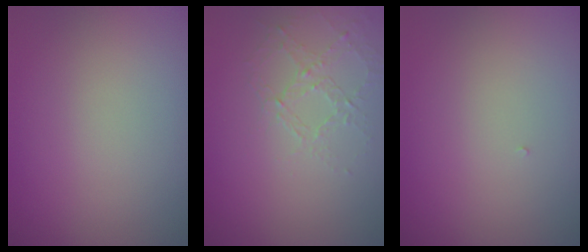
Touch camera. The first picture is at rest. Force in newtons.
{"total": 1.4, "press": 0.8, "slide": 1.2}
{"total": 0.0}